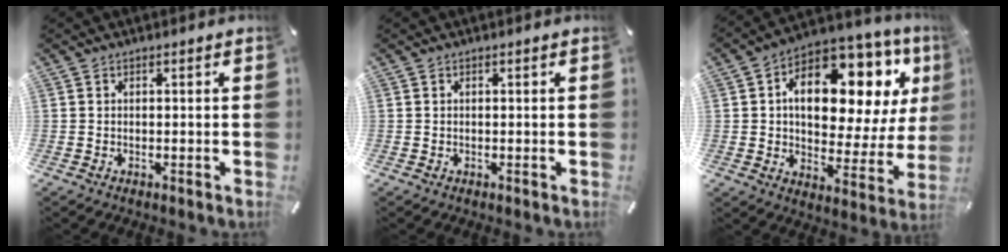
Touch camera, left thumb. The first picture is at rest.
{"total": 0.0}
{"total": 17.4, "force": [6.5, 10.5, 12.2], "torque": [-0.176, -0.049, 0.105]}